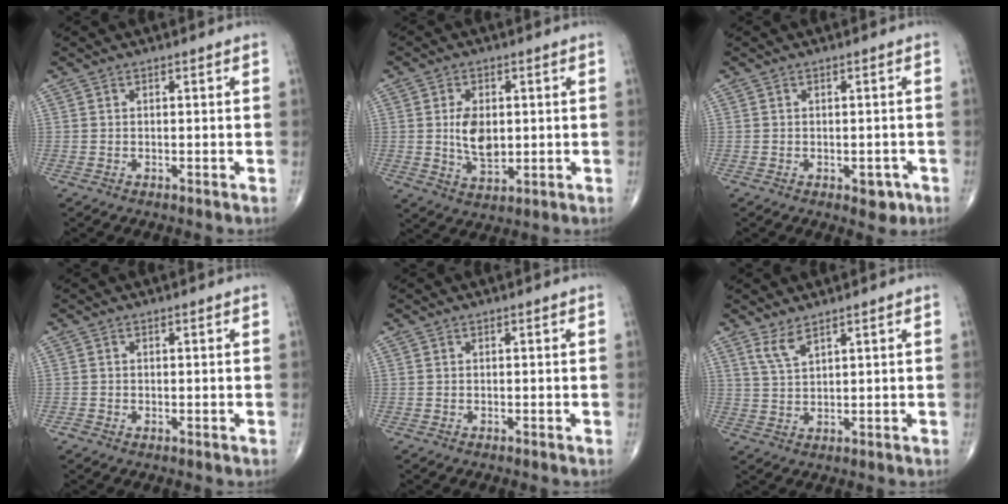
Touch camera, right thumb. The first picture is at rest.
{"total": 7.6, "force": [0.5, 4.6, 6.0], "torque": [-0.093, -0.009, 0.014]}
{"total": 3.1, "force": [-1.5, 1.8, 2.1], "torque": [-0.007, 0.003, -0.015]}
{"total": 0.5, "force": [-0.2, 0.4, 0.3], "torque": [-0.002, -0.001, -0.006]}
{"total": 0.0}
{"total": 3.5, "force": [2.5, 0.8, 2.2], "torque": [-0.049, -0.017, 0.058]}